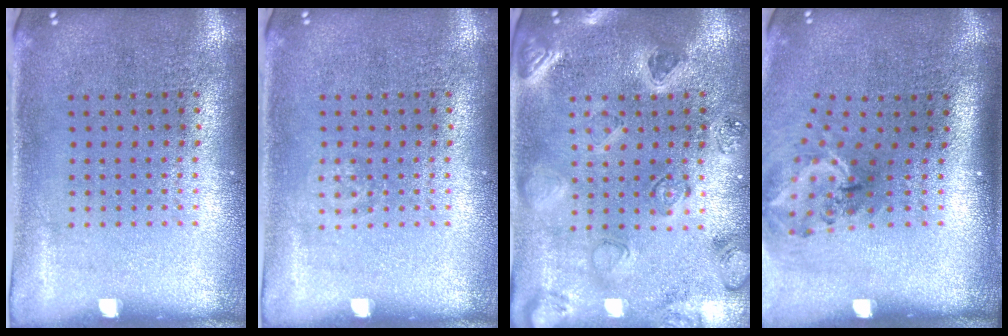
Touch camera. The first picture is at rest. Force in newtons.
{"total": 0.6, "press": 0.6, "slide": 0.2}
{"total": 1.1, "press": 1.1, "slide": 0.2}
{"total": 1.8, "press": 1.2, "slide": 1.4}